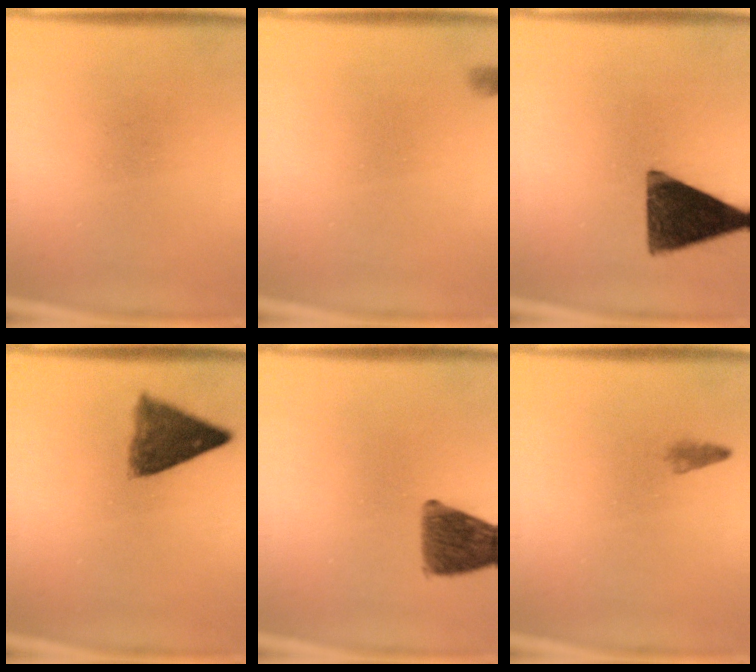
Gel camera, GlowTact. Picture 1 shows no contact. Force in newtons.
{"total": 0.7}
{"total": 14.1}
{"total": 7.3}
{"total": 9.2}
{"total": 0.9}